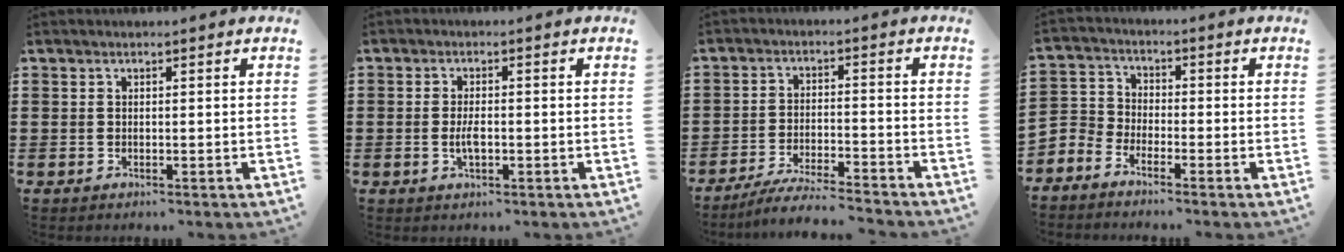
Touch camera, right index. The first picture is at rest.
{"total": 3.0, "force": [-0.5, 1.1, 2.7], "torque": [-0.058, -0.004, -0.011]}
{"total": 5.3, "force": [-5.0, -0.3, 1.6], "torque": [-0.040, -0.013, -0.101]}
{"total": 3.5, "force": [-3.3, 1.1, -0.2], "torque": [-0.023, -0.004, -0.079]}